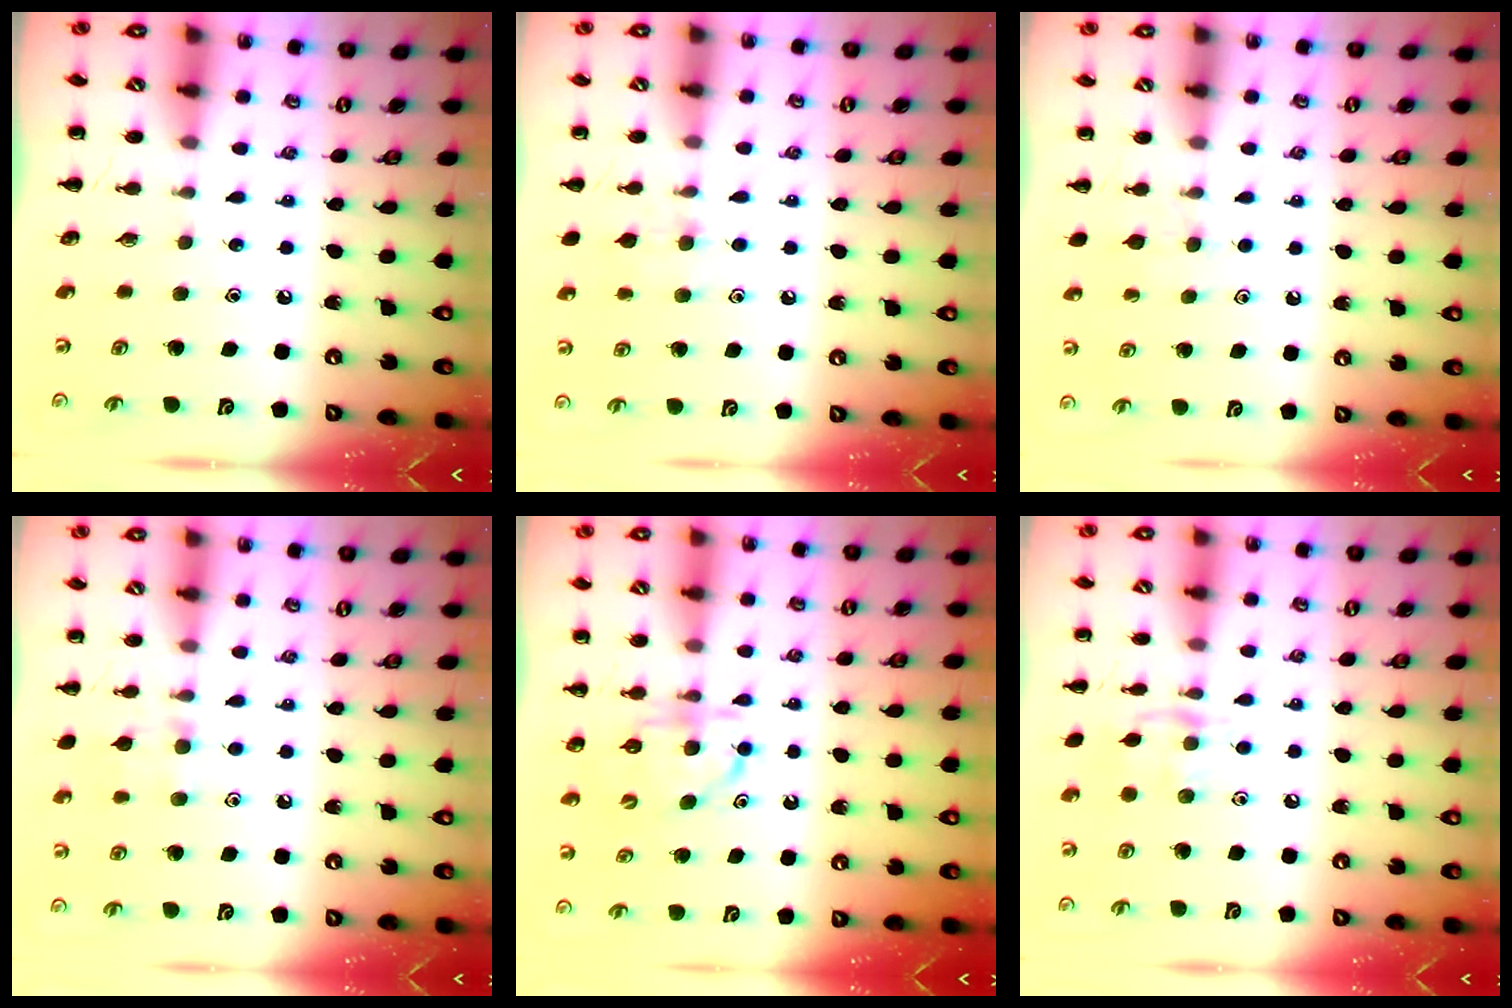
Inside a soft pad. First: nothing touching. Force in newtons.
{"total": 8.1, "press": 7.9, "slide": 1.9}
{"total": 5.2, "press": 4.8, "slide": 1.9}
{"total": 8.0, "press": 7.6, "slide": 2.7}
{"total": 6.1, "press": 6.1, "slide": 0.5}
{"total": 7.8, "press": 7.7, "slide": 1.0}